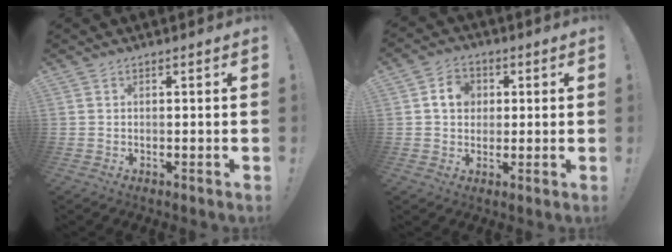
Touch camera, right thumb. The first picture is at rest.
{"total": 7.1, "force": [1.6, 5.9, 3.5], "torque": [-0.062, 0.012, 0.030]}